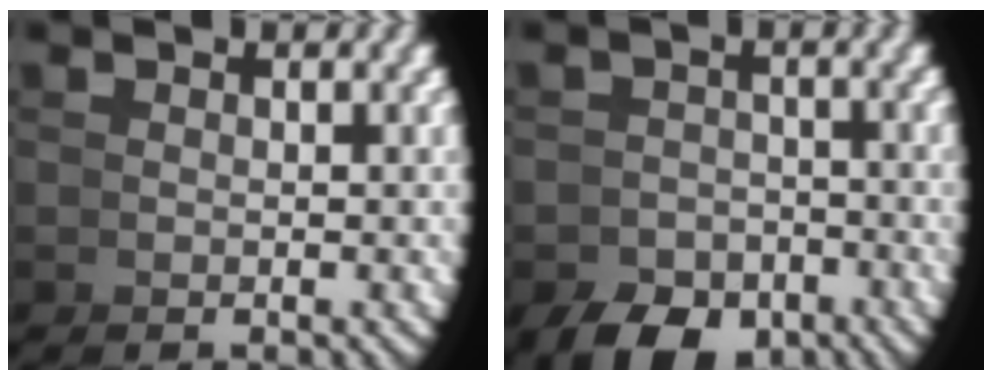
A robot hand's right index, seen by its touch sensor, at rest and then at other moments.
{"total": 5.2, "force": [-4.4, 2.6, 1.2], "torque": [0.001, -0.011, -0.073]}